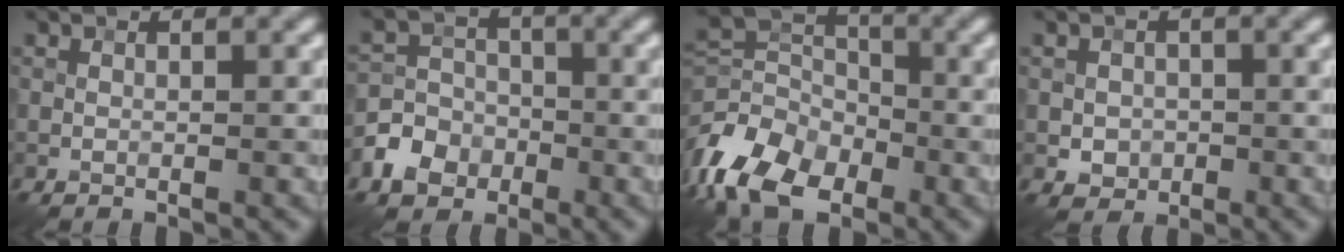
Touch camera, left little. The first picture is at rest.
{"total": 4.3, "force": [-2.2, 3.5, 1.3], "torque": [-0.014, 0.003, -0.055]}
{"total": 9.3, "force": [-4.9, 5.6, 5.5], "torque": [-0.120, -0.009, -0.112]}
{"total": 2.0, "force": [-0.4, 1.8, 0.8], "torque": [-0.010, -0.003, -0.011]}